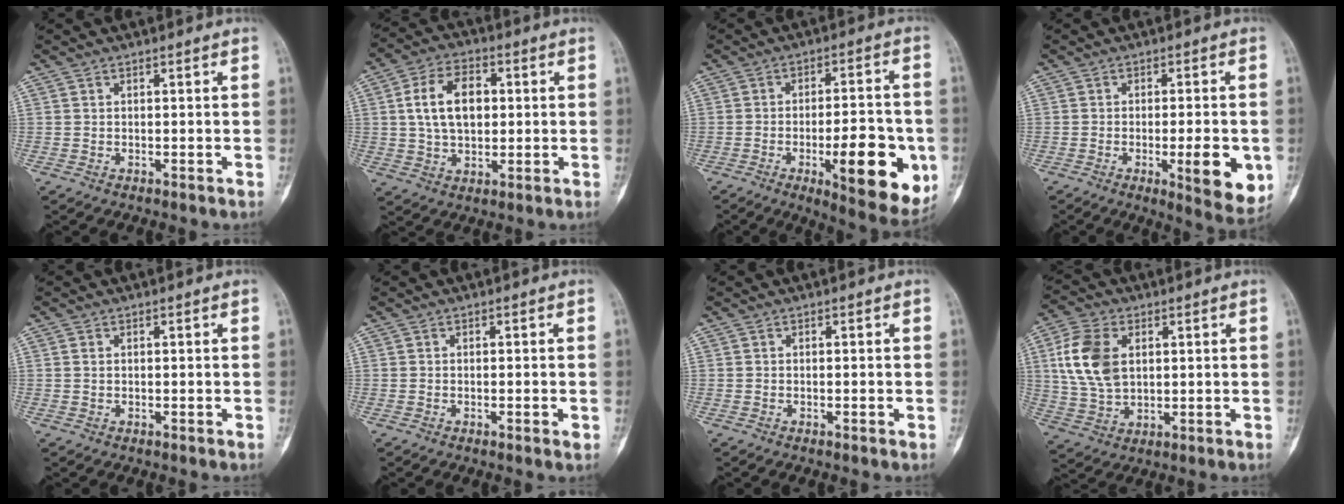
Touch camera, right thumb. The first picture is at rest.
{"total": 11.2, "force": [1.7, 7.2, 8.4], "torque": [-0.129, 0.008, 0.029]}
{"total": 17.8, "force": [-5.1, 6.0, 16.0], "torque": [-0.195, 0.005, -0.063]}
{"total": 10.5, "force": [-2.6, 2.9, 9.7], "torque": [-0.117, -0.015, -0.030]}
{"total": 0.6, "force": [0.2, 0.4, 0.4], "torque": [-0.008, 0.003, 0.003]}
{"total": 1.4, "force": [-0.4, 0.3, 1.4], "torque": [-0.021, -0.003, -0.005]}
{"total": 0.7, "force": [-0.2, 0.2, 0.6], "torque": [-0.010, -0.002, -0.002]}
{"total": 11.8, "force": [2.6, 7.6, 8.6], "torque": [-0.170, 0.001, 0.054]}